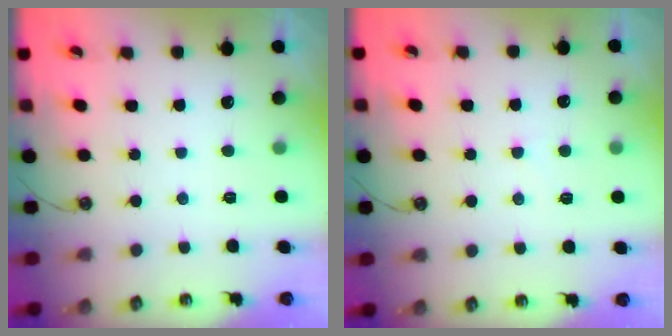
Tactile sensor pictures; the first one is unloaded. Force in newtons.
{"total": 2.5, "press": 2.3, "slide": 0.8}